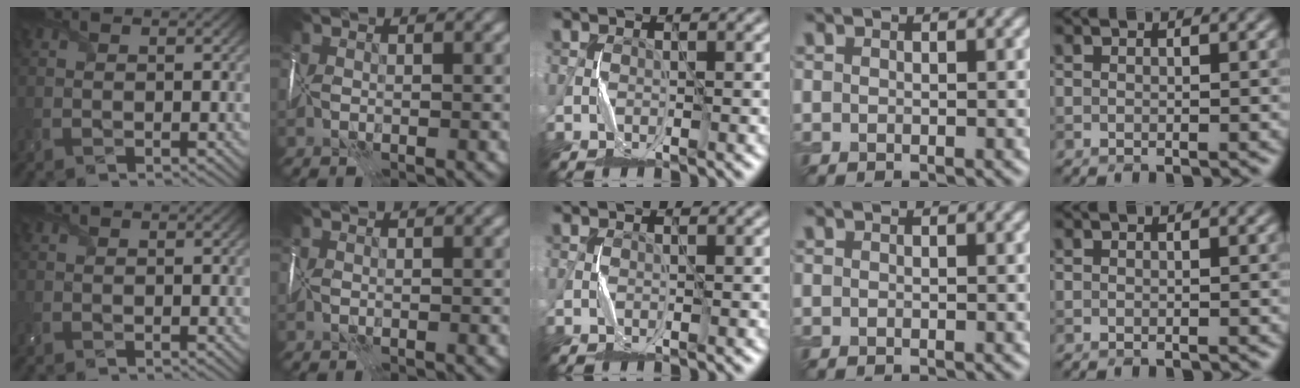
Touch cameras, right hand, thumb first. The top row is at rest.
{}